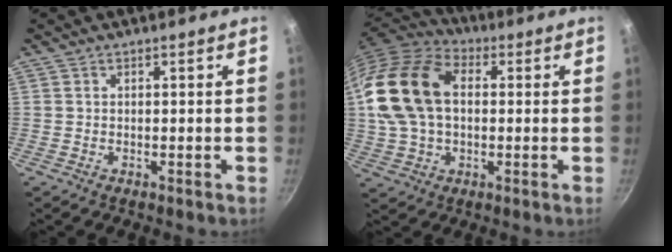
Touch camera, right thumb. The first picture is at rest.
{"total": 18.6, "force": [1.9, 12.7, 13.4], "torque": [-0.247, 0.028, 0.027]}